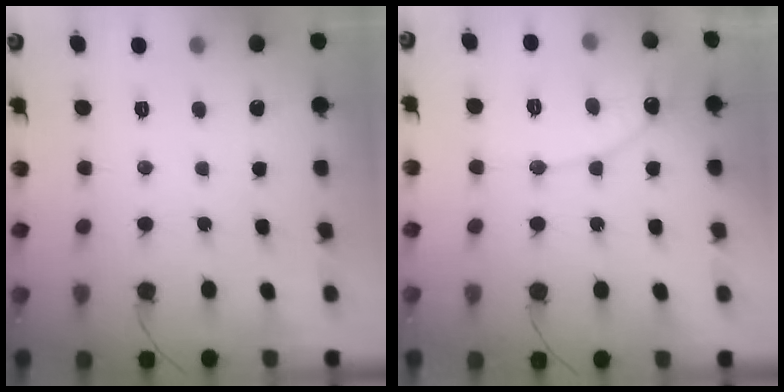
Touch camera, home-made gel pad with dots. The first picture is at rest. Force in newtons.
{"total": 10.4, "press": 10.3, "slide": 0.9}